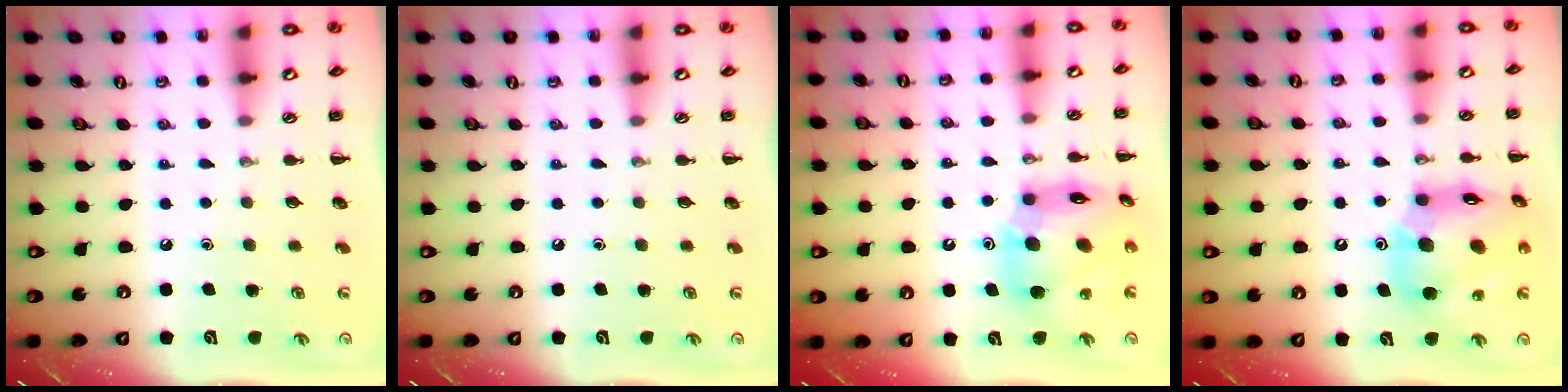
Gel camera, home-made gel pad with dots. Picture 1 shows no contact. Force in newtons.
{"total": 0.0}
{"total": 14.9, "press": 14.3, "slide": 4.2}
{"total": 18.2, "press": 17.6, "slide": 4.8}